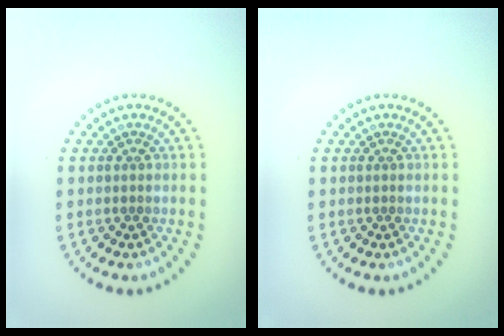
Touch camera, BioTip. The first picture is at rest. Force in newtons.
{"total": 0.0}